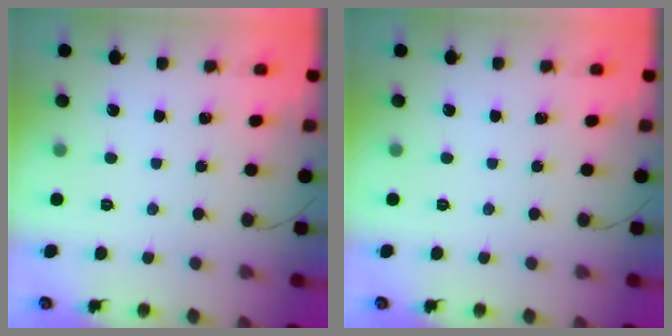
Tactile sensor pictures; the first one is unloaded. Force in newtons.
{"total": 0.0}